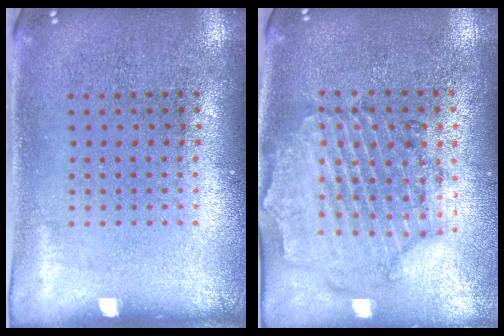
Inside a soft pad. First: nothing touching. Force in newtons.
{"total": 0.8, "press": 0.7, "slide": 0.3}